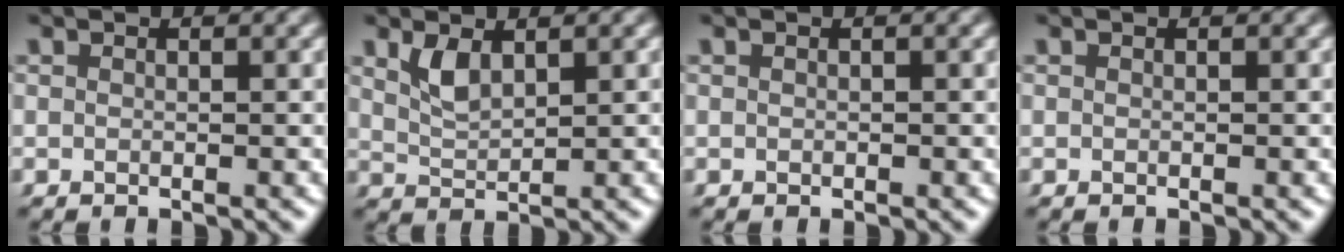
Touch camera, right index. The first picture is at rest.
{"total": 2.2, "force": [1.1, 1.0, 1.6], "torque": [-0.037, -0.007, 0.026]}
{"total": 0.0}
{"total": 0.0}